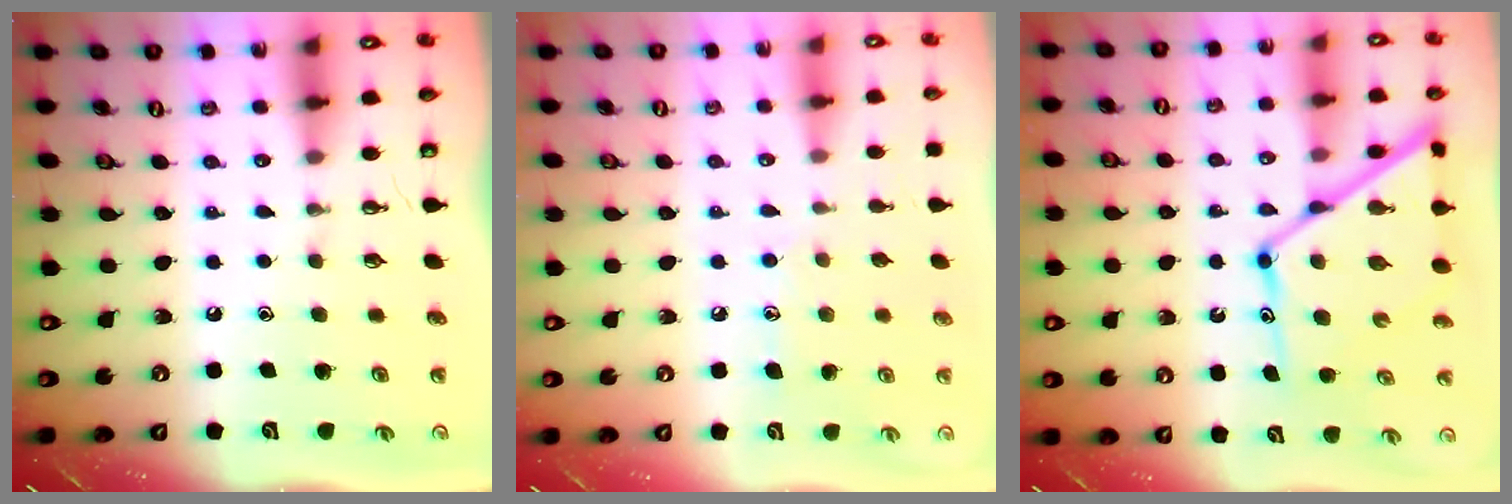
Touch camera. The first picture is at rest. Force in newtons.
{"total": 6.7, "press": 6.7, "slide": 0.1}
{"total": 17.3, "press": 17.2, "slide": 1.4}